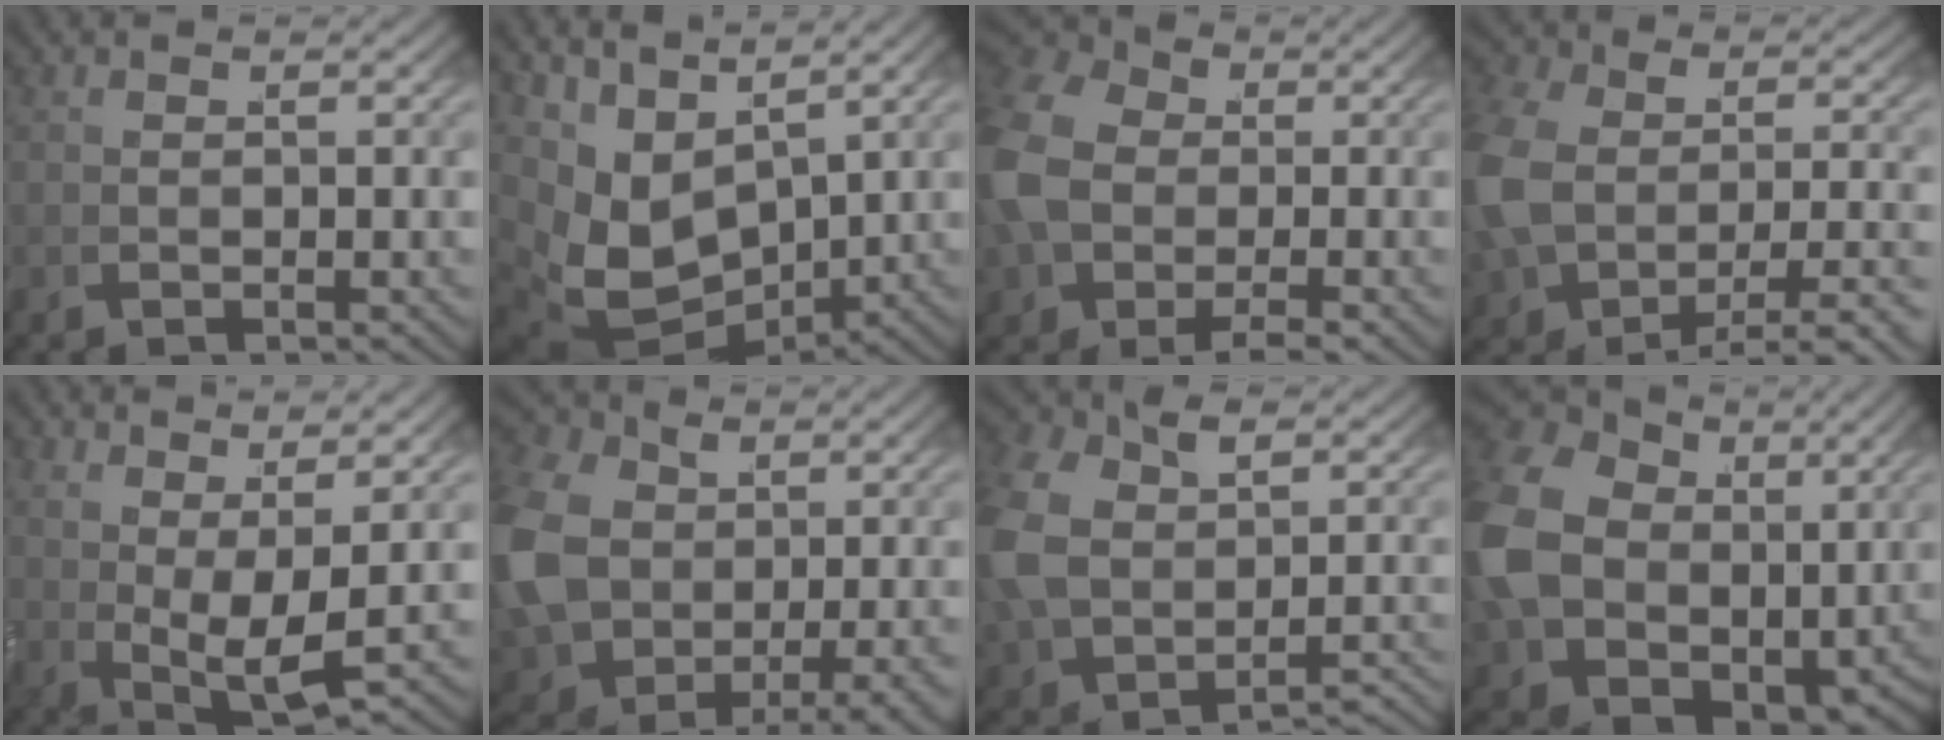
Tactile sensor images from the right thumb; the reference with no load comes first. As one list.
[{"total": 11.9, "force": [0.1, 9.1, 7.7], "torque": [-0.196, -0.063, 0.037]}, {"total": 9.6, "force": [0.7, 7.4, 6.1], "torque": [-0.157, -0.027, 0.023]}, {"total": 7.4, "force": [-1.9, 5.3, 4.9], "torque": [-0.123, -0.023, -0.010]}, {"total": 6.1, "force": [1.9, 2.5, 5.3], "torque": [-0.107, -0.029, 0.056]}, {"total": 10.7, "force": [-0.1, 8.1, 7.0], "torque": [-0.193, -0.059, 0.038]}, {"total": 6.1, "force": [-0.2, 4.7, 3.9], "torque": [-0.112, -0.016, 0.018]}, {"total": 19.1, "force": [0.7, 15.4, 11.2], "torque": [-0.283, -0.065, 0.033]}]